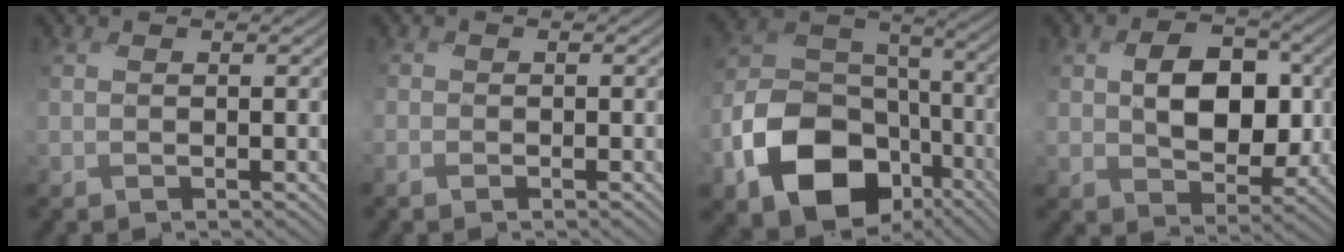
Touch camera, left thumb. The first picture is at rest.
{"total": 0.8, "force": [-0.7, 0.0, -0.3], "torque": [0.013, 0.000, -0.014]}
{"total": 14.8, "force": [-7.5, 10.4, 7.2], "torque": [-0.141, -0.041, -0.140]}
{"total": 8.8, "force": [0.1, 6.4, 6.1], "torque": [-0.114, -0.011, -0.003]}